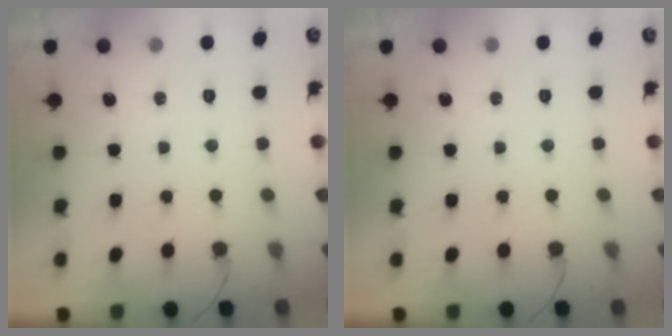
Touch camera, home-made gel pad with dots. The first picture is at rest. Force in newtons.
{"total": 0.0}